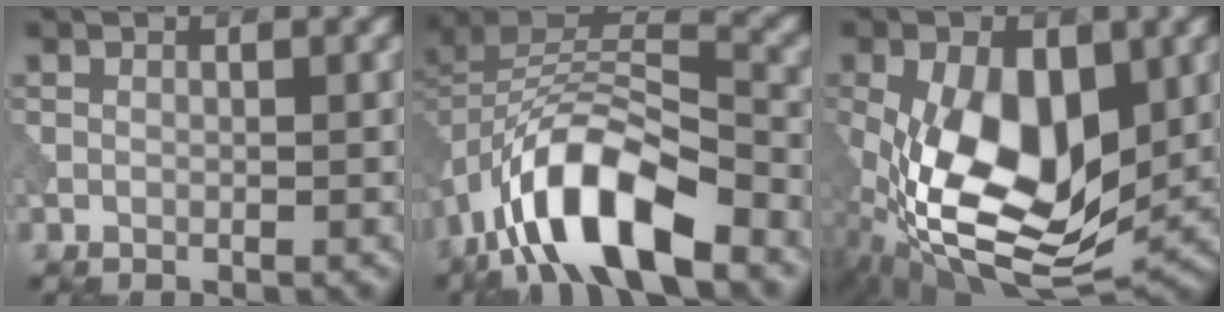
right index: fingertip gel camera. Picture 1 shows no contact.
{"total": 11.7, "force": [-6.5, 4.7, 8.5], "torque": [-0.150, 0.007, -0.129]}
{"total": 13.1, "force": [-1.7, 7.2, 10.8], "torque": [-0.202, -0.010, -0.033]}